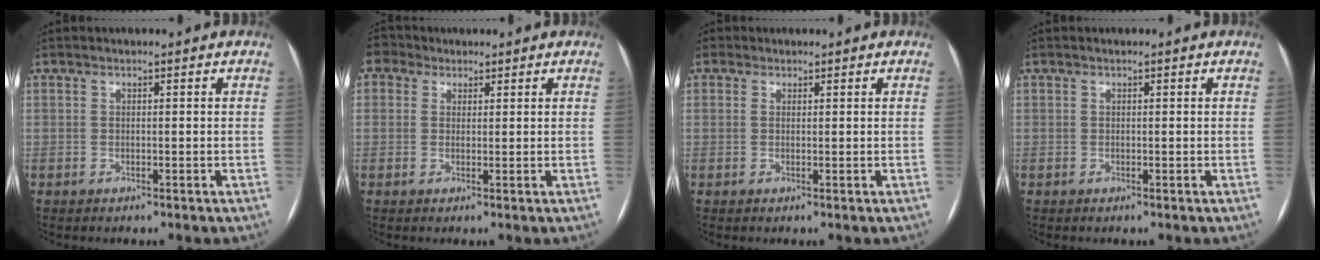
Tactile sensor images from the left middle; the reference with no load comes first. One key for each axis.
{"total": 2.0, "fx": 1.3, "fy": 1.5, "fz": -0.2, "tx": 0.007, "ty": 0.015, "tz": 0.020}
{"total": 0.7, "fx": -0.1, "fy": -0.2, "fz": -0.6, "tx": 0.023, "ty": -0.007, "tz": -0.008}
{"total": 0.0}